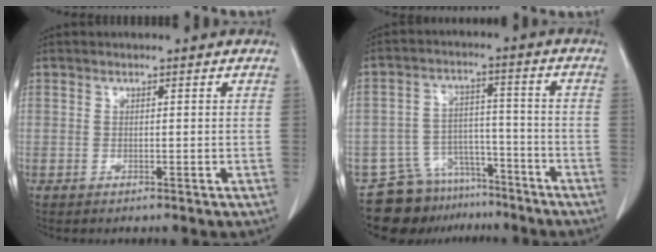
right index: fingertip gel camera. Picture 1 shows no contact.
{"total": 10.0, "force": [-8.0, 5.9, 1.2], "torque": [-0.014, 0.039, -0.125]}